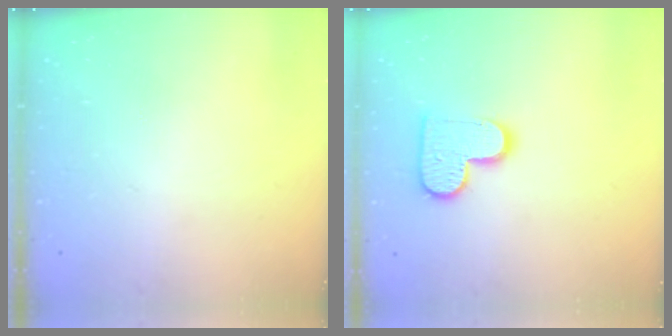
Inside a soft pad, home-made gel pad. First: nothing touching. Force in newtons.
{"total": 11.5, "press": 11.4, "slide": 0.6}